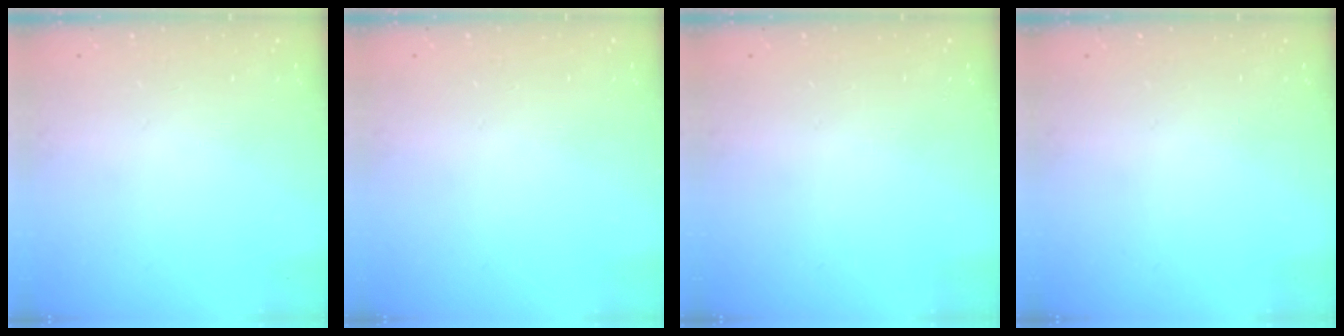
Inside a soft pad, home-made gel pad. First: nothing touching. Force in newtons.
{"total": 0.5, "press": 0.5, "slide": 0.1}
{"total": 0.0}
{"total": 0.0}